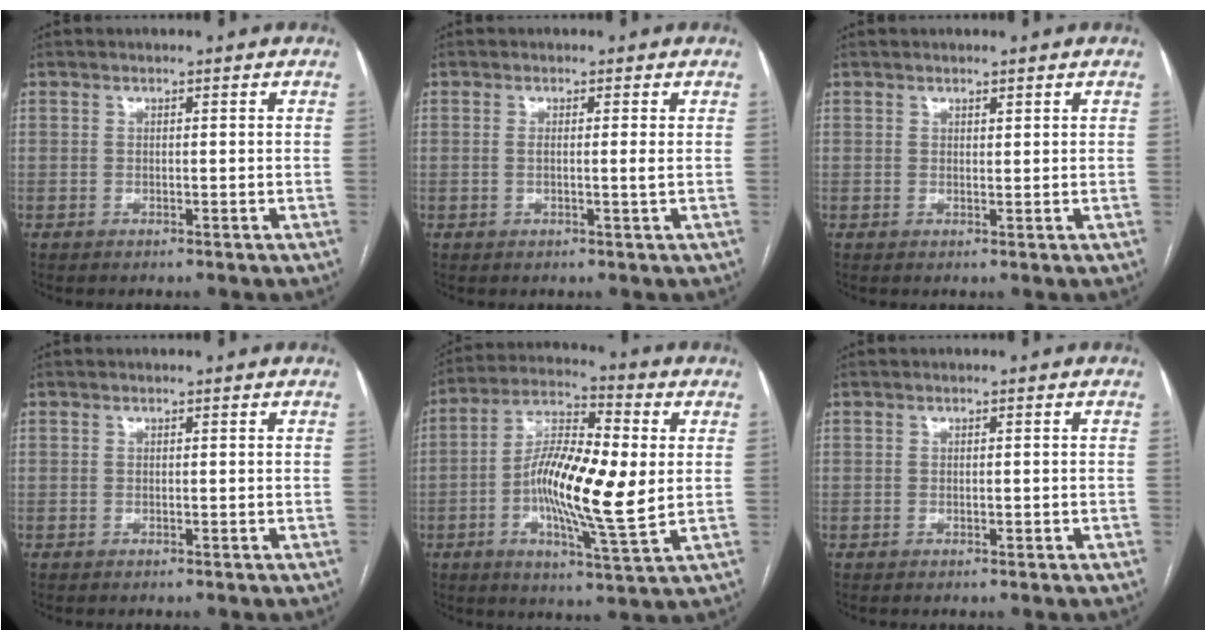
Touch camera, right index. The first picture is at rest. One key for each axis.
{"total": 1.7, "fx": 0.0, "fy": -0.3, "fz": 1.6, "tx": -0.030, "ty": -0.001, "tz": -0.001}
{"total": 0.8, "fx": 0.7, "fy": 0.2, "fz": 0.4, "tx": -0.009, "ty": -0.001, "tz": 0.011}
{"total": 0.0}
{"total": 16.0, "fx": -0.7, "fy": 3.1, "fz": 15.7, "tx": -0.287, "ty": 0.005, "tz": -0.019}
{"total": 0.5, "fx": -0.2, "fy": 0.2, "fz": 0.5, "tx": -0.011, "ty": -0.001, "tz": 0.000}